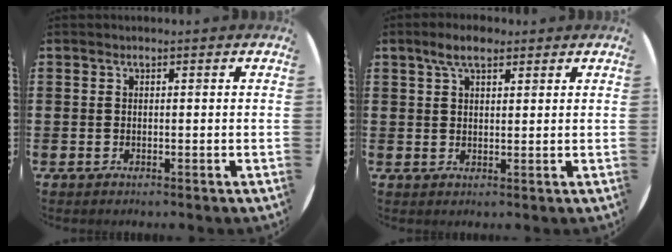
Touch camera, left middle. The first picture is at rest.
{"total": 4.0, "force": [2.8, 1.5, 2.4], "torque": [-0.042, 0.006, 0.049]}